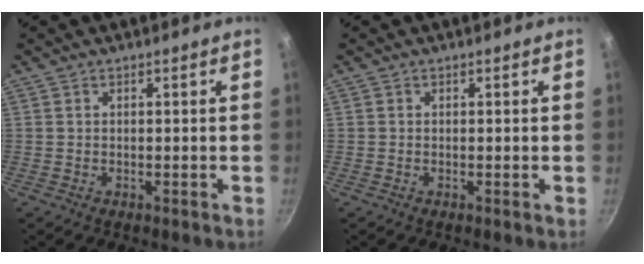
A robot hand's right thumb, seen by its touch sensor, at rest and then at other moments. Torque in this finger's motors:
{"motor_torque": [-0.28, 0.06, -0.31, 0.00, 0.02]}